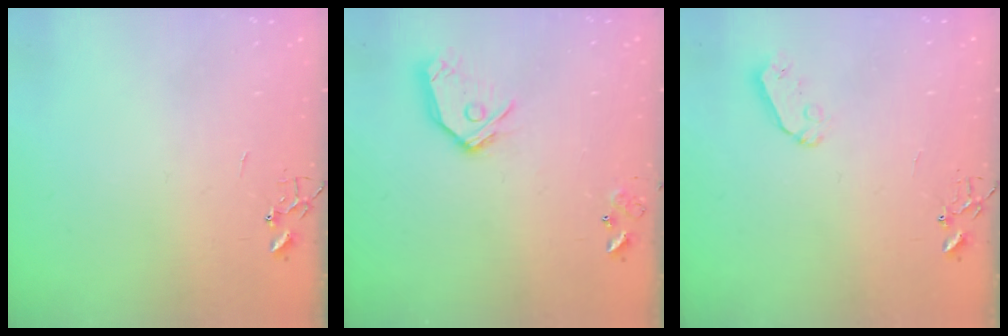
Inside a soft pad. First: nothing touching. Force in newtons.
{"total": 12.2, "press": 12.1, "slide": 1.4}
{"total": 5.4, "press": 5.4, "slide": 0.0}